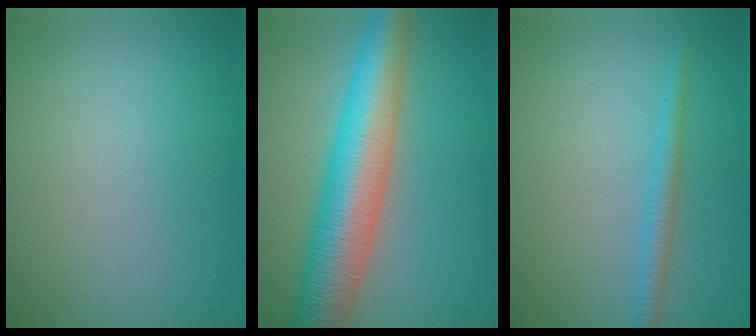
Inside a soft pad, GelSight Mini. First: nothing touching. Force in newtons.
{"total": 9.3, "press": 9.3, "slide": 0.3}
{"total": 1.9, "press": 1.9, "slide": 0.1}